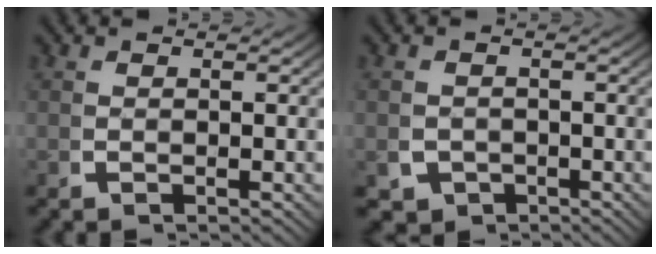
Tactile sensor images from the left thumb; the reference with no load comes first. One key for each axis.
{"total": 3.7, "fx": -2.2, "fy": 2.9, "fz": 0.9, "tx": -0.017, "ty": -0.028, "tz": -0.030}